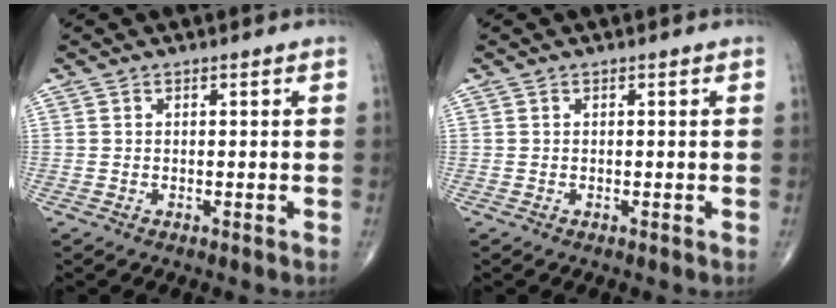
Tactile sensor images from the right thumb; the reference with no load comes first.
{"total": 0.0}